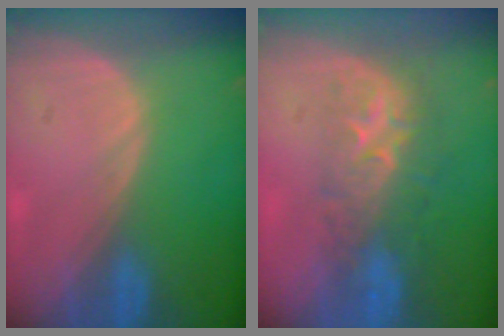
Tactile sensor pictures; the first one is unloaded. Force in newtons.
{"total": 8.1, "press": 7.7, "slide": 2.5}